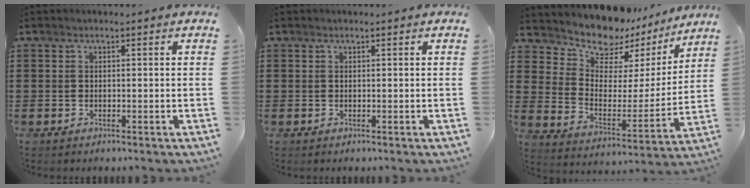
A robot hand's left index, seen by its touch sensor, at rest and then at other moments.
{"total": 0.0}
{"total": 9.1, "force": [8.6, 2.9, 1.0], "torque": [-0.049, -0.078, 0.150]}